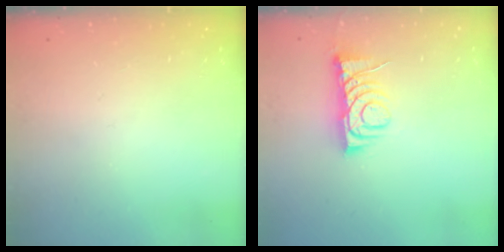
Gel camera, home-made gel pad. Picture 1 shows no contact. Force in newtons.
{"total": 7.8, "press": 7.7, "slide": 0.7}